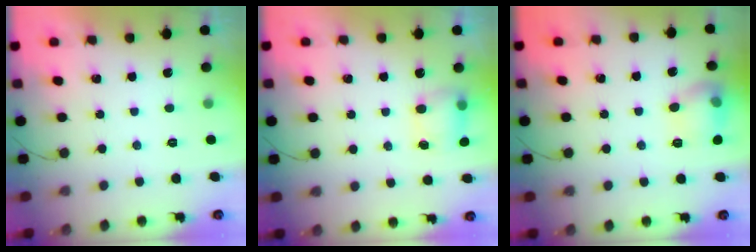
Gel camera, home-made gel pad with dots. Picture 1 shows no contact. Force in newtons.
{"total": 5.4, "press": 5.3, "slide": 0.8}
{"total": 10.6, "press": 10.5, "slide": 0.6}